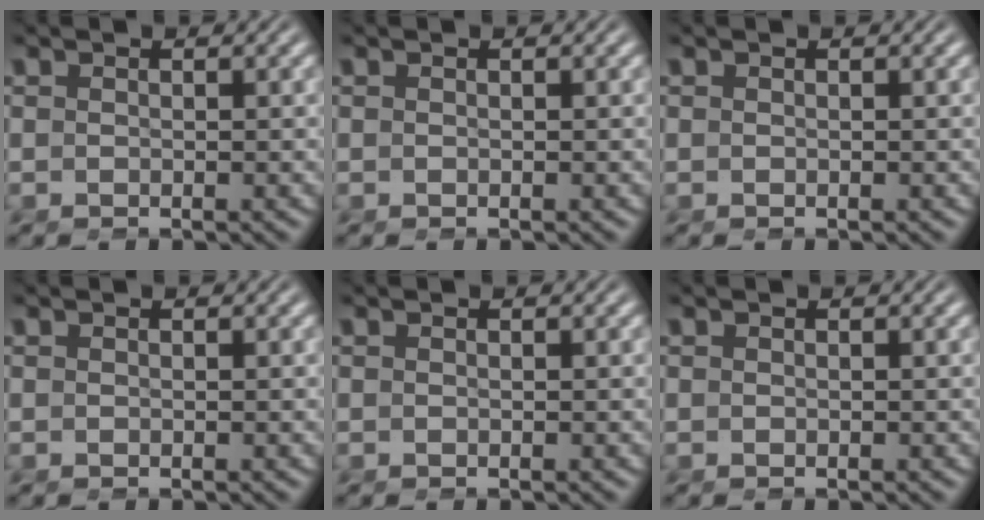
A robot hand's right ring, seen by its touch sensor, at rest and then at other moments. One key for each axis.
{"total": 0.0}
{"total": 0.0}
{"total": 0.0}
{"total": 0.0}
{"total": 0.0}